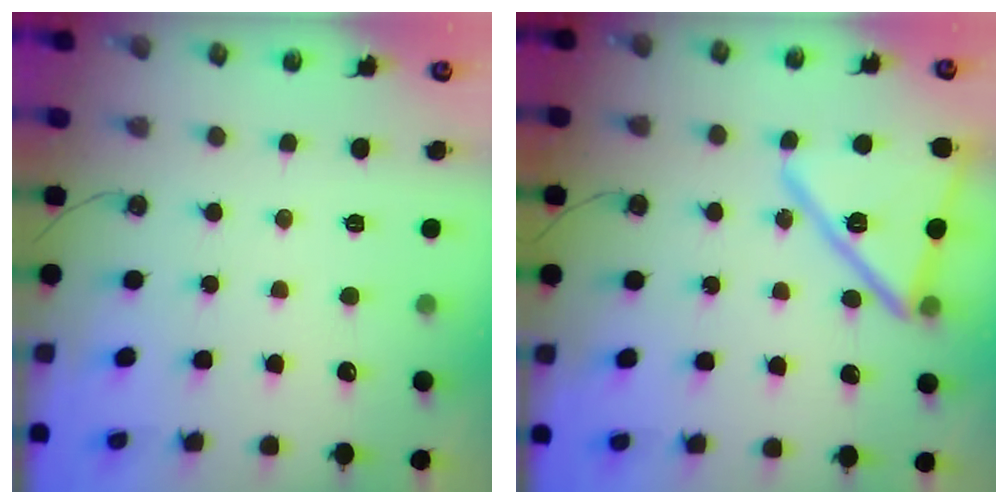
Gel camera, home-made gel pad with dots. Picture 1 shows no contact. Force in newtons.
{"total": 18.4, "press": 18.3, "slide": 1.1}